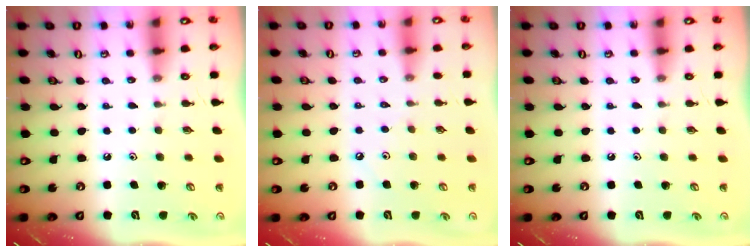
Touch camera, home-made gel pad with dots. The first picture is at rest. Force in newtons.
{"total": 2.3, "press": 2.3, "slide": 0.5}
{"total": 0.0}